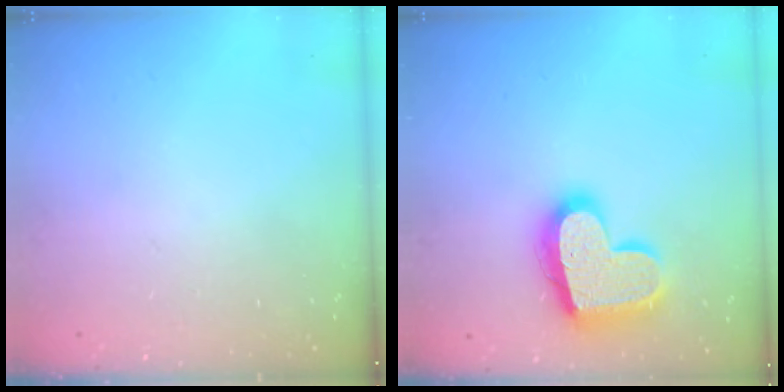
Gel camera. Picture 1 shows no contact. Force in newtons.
{"total": 20.3, "press": 20.3, "slide": 1.4}